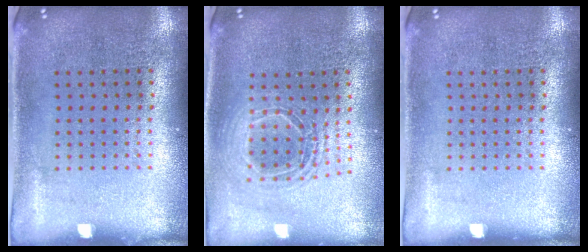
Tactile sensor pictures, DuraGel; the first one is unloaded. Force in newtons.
{"total": 1.6, "press": 1.4, "slide": 0.8}
{"total": 0.0}